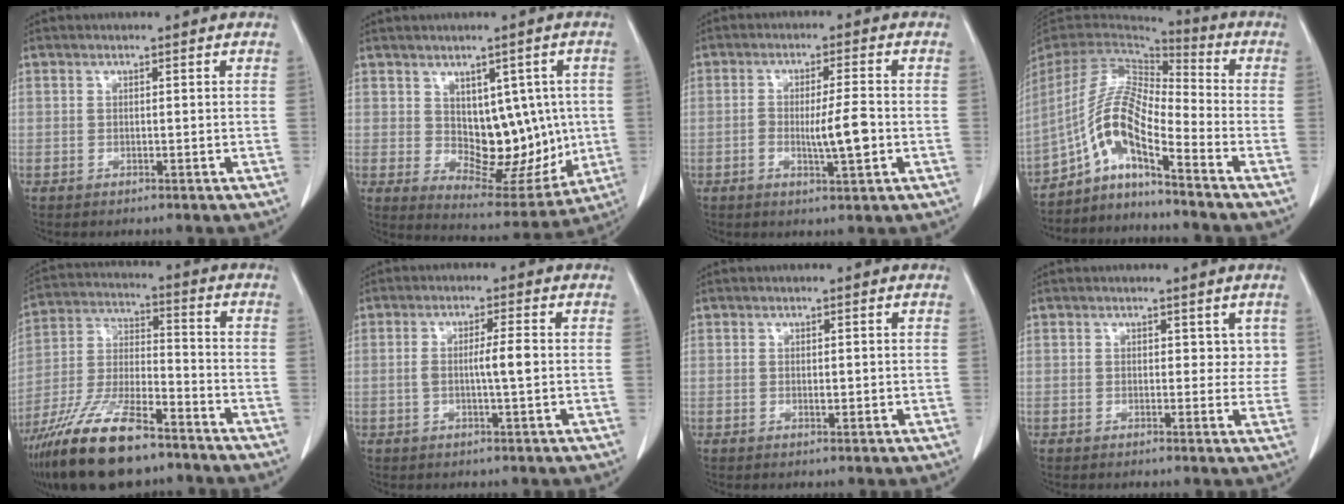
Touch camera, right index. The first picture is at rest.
{"total": 11.5, "force": [0.6, 6.8, 9.2], "torque": [-0.104, 0.009, 0.034]}
{"total": 5.7, "force": [-1.1, 0.7, 5.6], "torque": [-0.097, -0.003, -0.016]}
{"total": 9.8, "force": [-5.9, 1.2, 7.8], "torque": [-0.159, 0.013, -0.113]}
{"total": 16.4, "force": [-11.8, 4.2, 10.6], "torque": [-0.229, -0.022, -0.219]}
{"total": 4.0, "force": [-0.2, 0.1, 4.0], "torque": [-0.074, 0.001, -0.002]}
{"total": 0.9, "force": [0.1, 0.6, 0.7], "torque": [-0.010, -0.002, 0.002]}
{"total": 2.8, "force": [1.4, 1.9, 1.4], "torque": [0.001, -0.002, 0.017]}